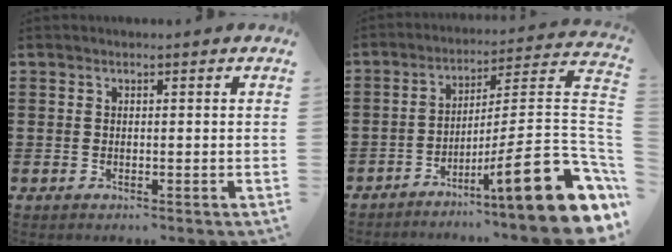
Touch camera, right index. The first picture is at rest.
{"total": 16.1, "force": [-6.7, 2.1, 14.5], "torque": [-0.222, -0.012, -0.112]}